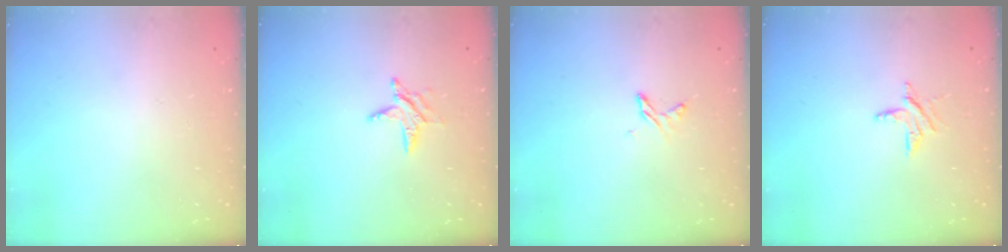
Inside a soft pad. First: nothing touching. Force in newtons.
{"total": 5.8, "press": 5.7, "slide": 0.6}
{"total": 4.2, "press": 4.1, "slide": 0.4}
{"total": 5.7, "press": 5.7, "slide": 0.5}